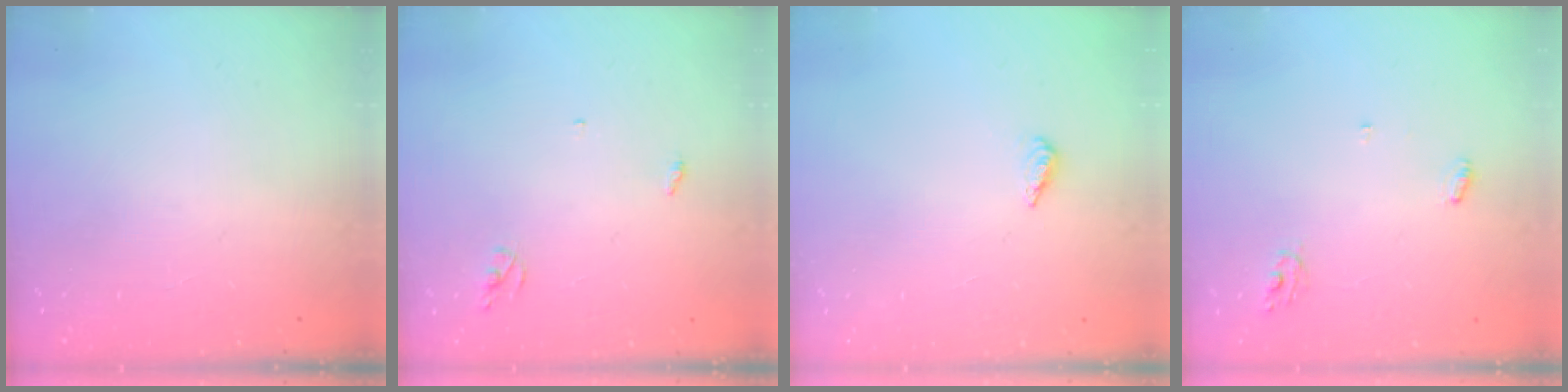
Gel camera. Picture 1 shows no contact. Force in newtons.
{"total": 2.6, "press": 2.6, "slide": 0.2}
{"total": 2.3, "press": 2.2, "slide": 0.8}
{"total": 4.1, "press": 4.1, "slide": 0.2}